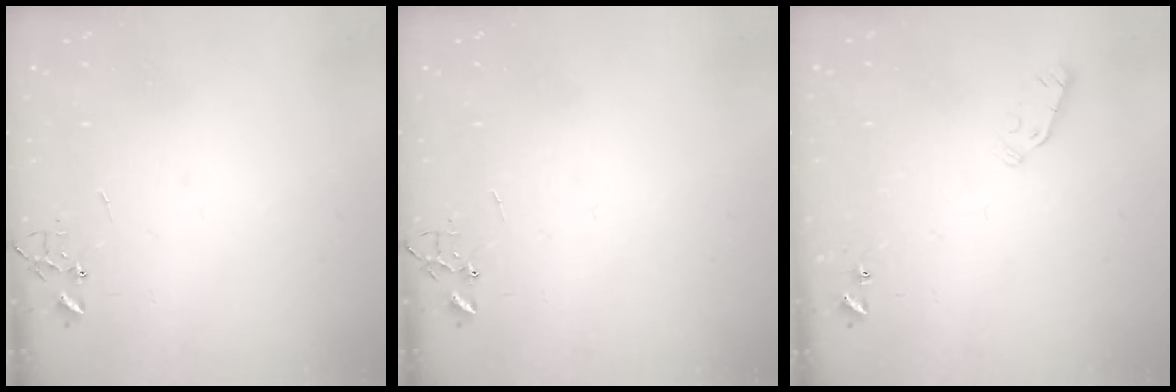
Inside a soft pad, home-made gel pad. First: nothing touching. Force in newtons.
{"total": 0.0}
{"total": 3.9, "press": 3.8, "slide": 0.9}